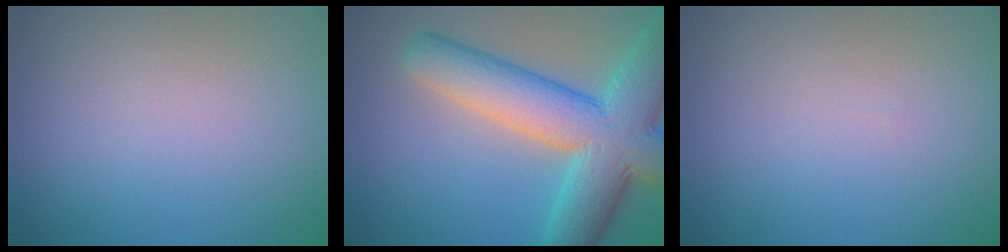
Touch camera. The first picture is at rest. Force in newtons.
{"total": 10.4, "press": 10.4, "slide": 0.4}
{"total": 0.0}